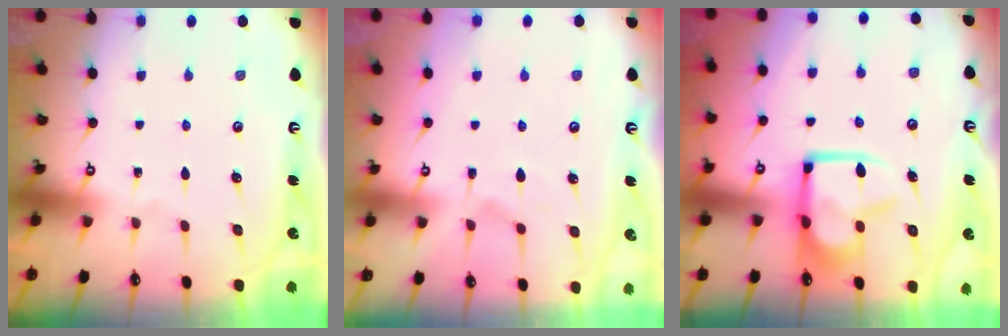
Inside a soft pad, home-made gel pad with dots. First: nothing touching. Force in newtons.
{"total": 1.9, "press": 1.4, "slide": 1.2}
{"total": 11.3, "press": 11.2, "slide": 1.3}